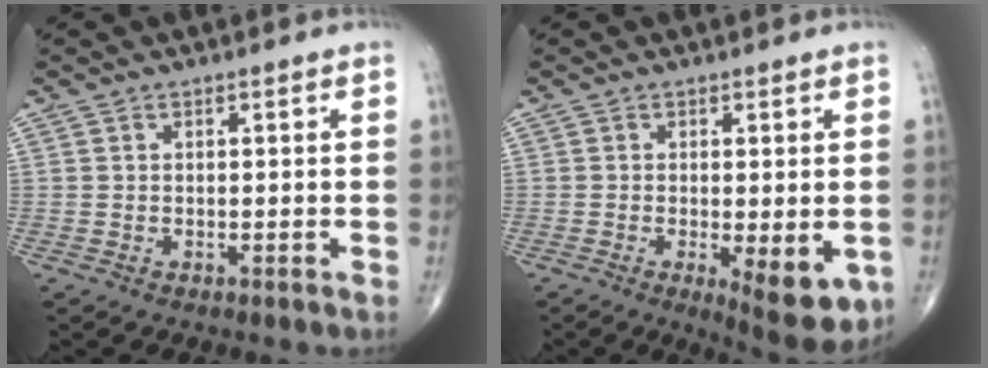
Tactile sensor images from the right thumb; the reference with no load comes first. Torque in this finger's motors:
{"motor_torque": [-0.25, 0.15, -0.16, -0.18, 0.02]}